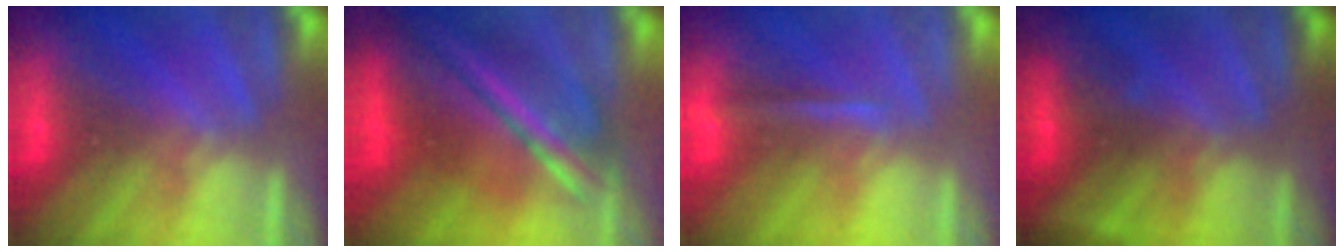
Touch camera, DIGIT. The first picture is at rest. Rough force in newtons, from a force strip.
{"total": 5.6}
{"total": 1.3}
{"total": 2.7}